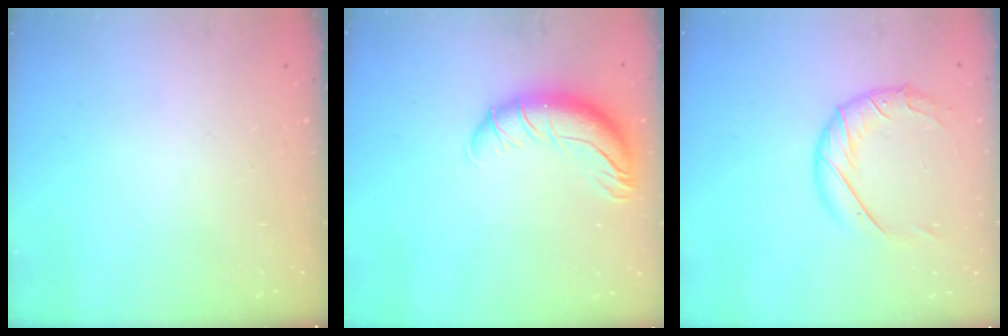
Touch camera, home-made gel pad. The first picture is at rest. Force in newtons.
{"total": 12.1, "press": 11.8, "slide": 2.9}
{"total": 11.1, "press": 11.0, "slide": 1.3}